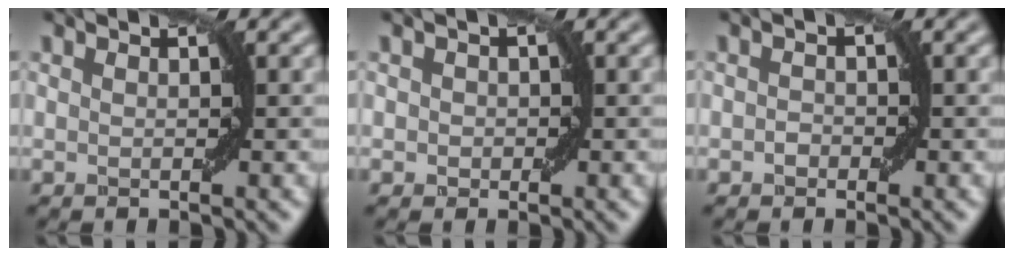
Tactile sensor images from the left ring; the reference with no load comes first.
{"total": 1.0, "force": [-0.1, 0.9, 0.2], "torque": [0.001, 0.000, -0.003]}
{"total": 0.8, "force": [-0.4, 0.6, 0.3], "torque": [-0.005, 0.000, -0.007]}